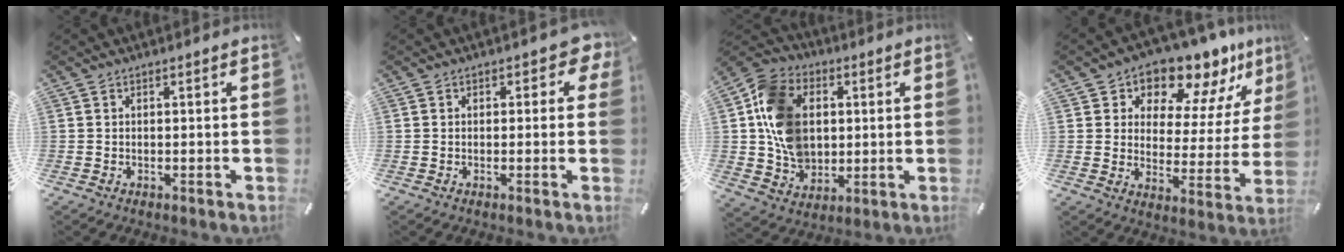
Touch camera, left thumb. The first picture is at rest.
{"total": 3.3, "force": [0.8, 2.1, 2.5], "torque": [-0.026, 0.001, 0.008]}
{"total": 14.5, "force": [1.5, 12.0, 8.1], "torque": [-0.183, 0.016, 0.034]}
{"total": 11.7, "force": [10.4, 5.1, 2.0], "torque": [-0.042, -0.100, 0.185]}